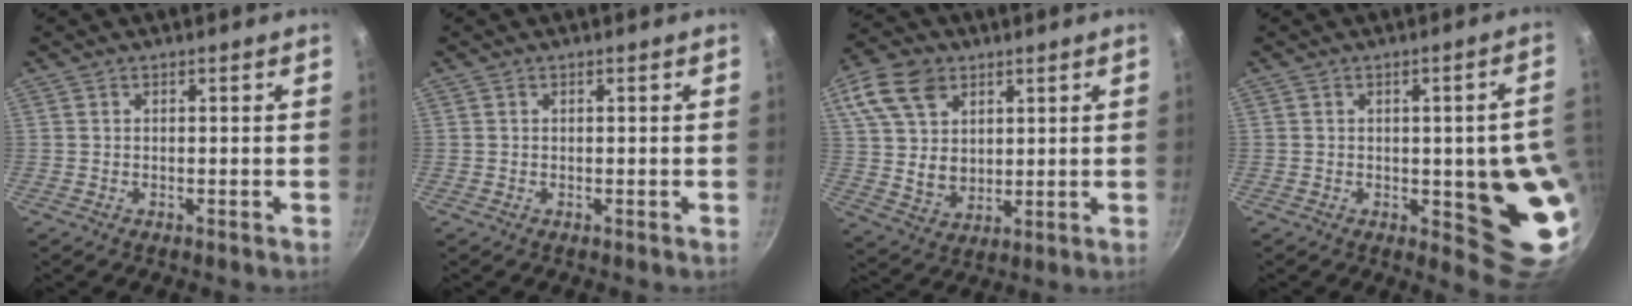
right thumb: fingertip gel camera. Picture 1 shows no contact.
{"total": 0.0}
{"total": 14.9, "force": [6.5, 10.8, 8.0], "torque": [-0.142, -0.011, 0.127]}
{"total": 14.1, "force": [-1.6, 4.3, 13.3], "torque": [-0.106, -0.002, -0.016]}